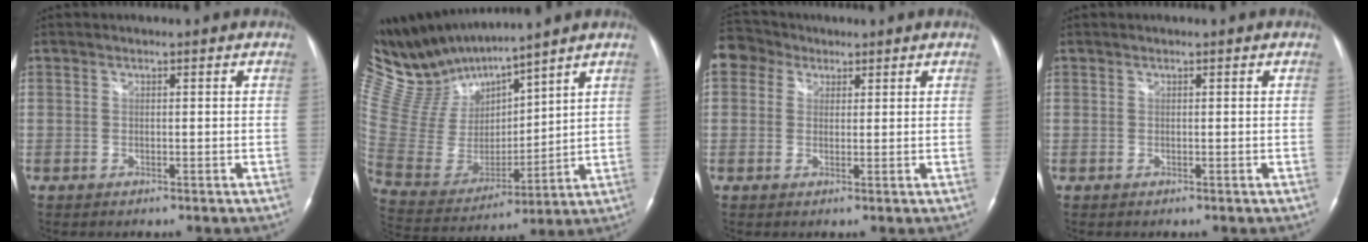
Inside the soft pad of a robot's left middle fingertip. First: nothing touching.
{"total": 14.8, "force": [14.0, 1.7, 4.6], "torque": [-0.117, 0.003, 0.296]}
{"total": 6.1, "force": [3.3, 4.8, 1.8], "torque": [-0.043, 0.035, 0.065]}
{"total": 0.0}